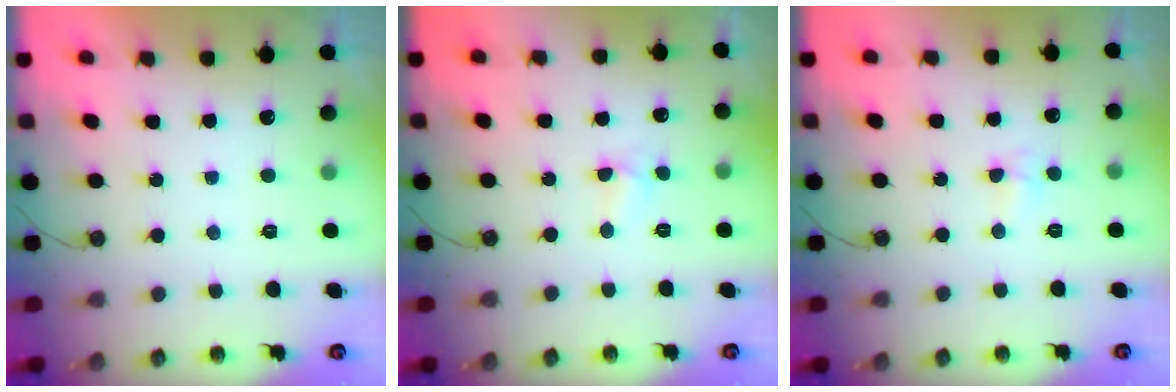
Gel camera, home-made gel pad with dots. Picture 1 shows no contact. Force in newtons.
{"total": 3.5, "press": 3.4, "slide": 0.5}
{"total": 3.6, "press": 3.6, "slide": 0.6}